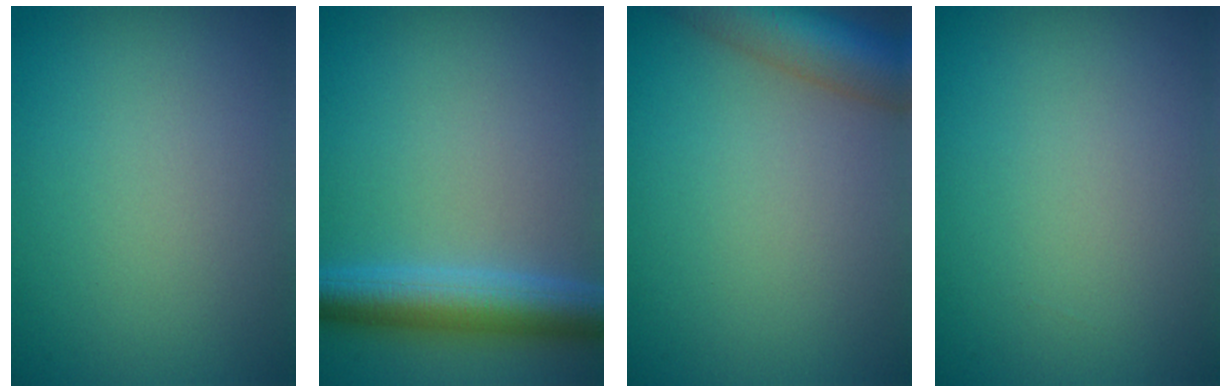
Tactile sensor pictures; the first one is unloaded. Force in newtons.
{"total": 5.2, "press": 5.2, "slide": 0.2}
{"total": 6.7, "press": 6.7, "slide": 0.3}
{"total": 0.0}